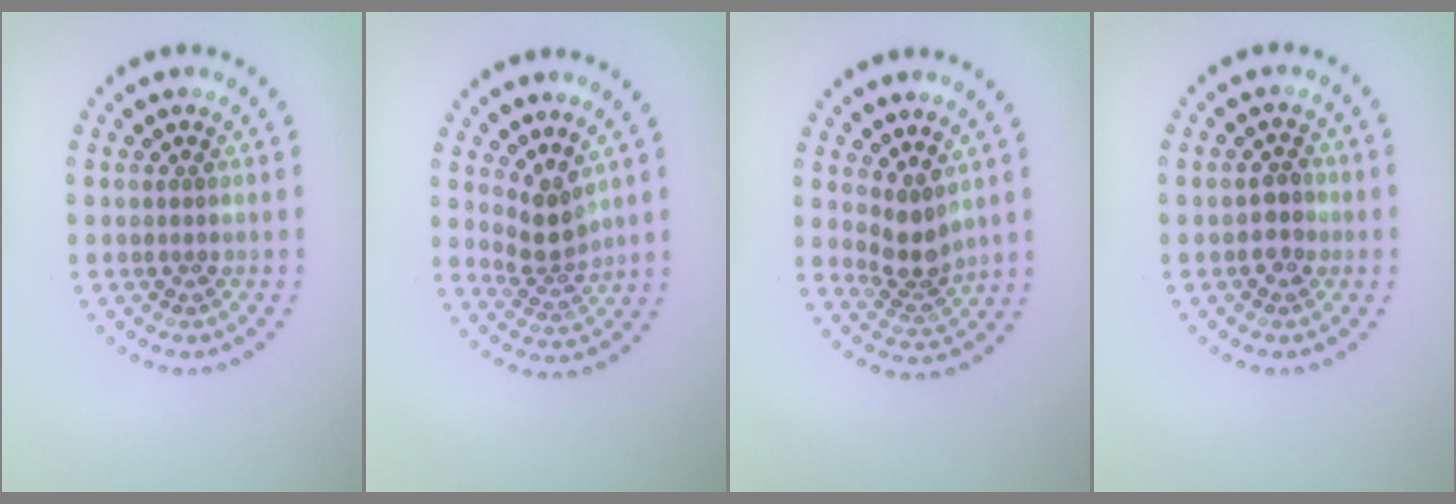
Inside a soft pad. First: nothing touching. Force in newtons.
{"total": 2.5, "press": 1.7, "slide": 1.8}
{"total": 2.7, "press": 2.1, "slide": 1.7}
{"total": 1.9, "press": 1.9, "slide": 0.6}